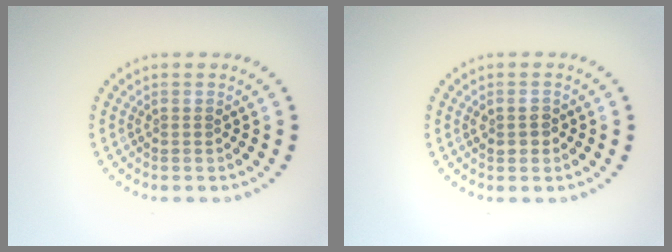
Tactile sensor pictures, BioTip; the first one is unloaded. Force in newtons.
{"total": 1.5, "press": 1.5, "slide": 0.0}